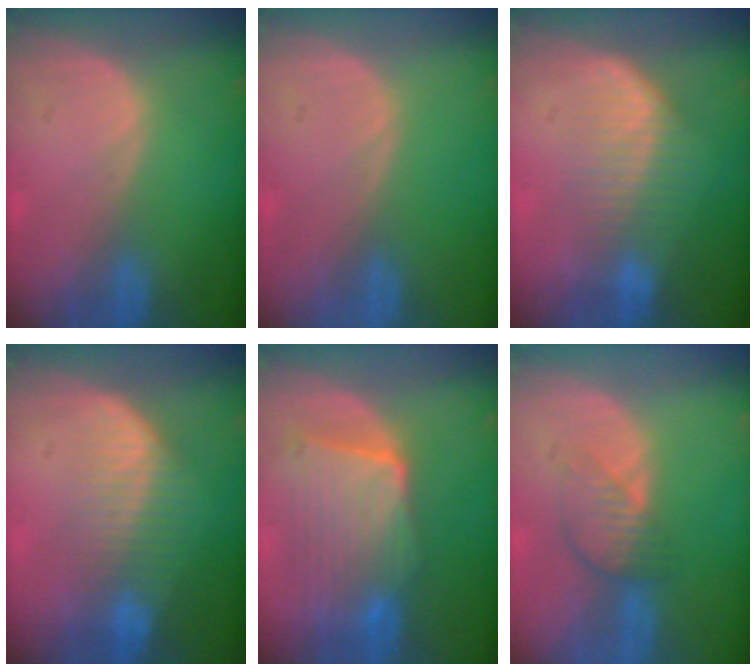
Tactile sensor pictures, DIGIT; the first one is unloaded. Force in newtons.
{"total": 0.0}
{"total": 6.5, "press": 6.0, "slide": 2.4}
{"total": 7.2, "press": 6.6, "slide": 2.9}
{"total": 9.3, "press": 8.7, "slide": 3.1}
{"total": 4.2, "press": 3.7, "slide": 1.9}